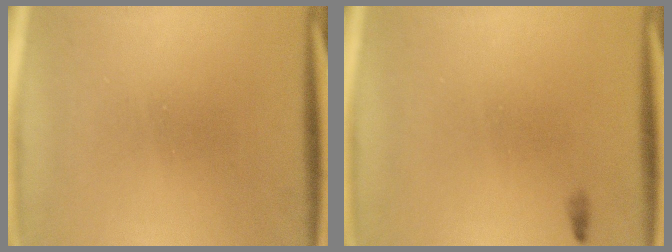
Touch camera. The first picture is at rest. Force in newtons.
{"total": 0.5}